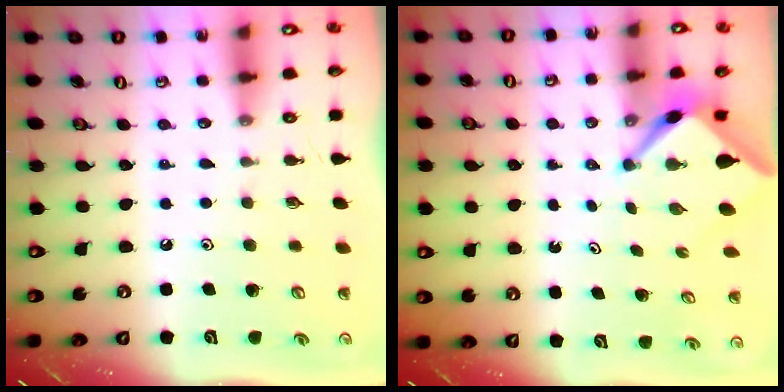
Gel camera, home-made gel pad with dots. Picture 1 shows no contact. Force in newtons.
{"total": 3.5, "press": 3.5, "slide": 0.2}